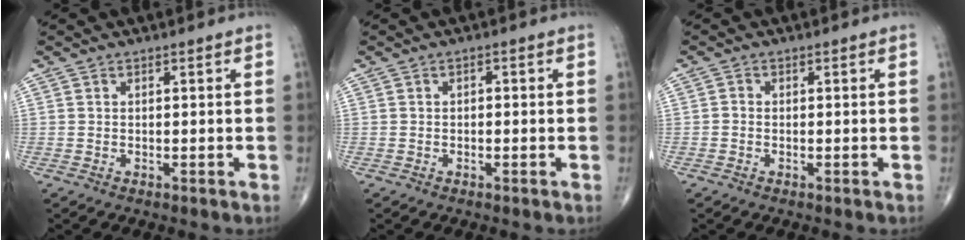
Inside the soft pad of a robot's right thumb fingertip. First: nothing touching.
{"total": 0.8, "force": [-0.1, 0.5, 0.5], "torque": [-0.001, 0.003, -0.007]}
{"total": 0.7, "force": [-0.3, 0.6, 0.3], "torque": [-0.002, 0.001, -0.010]}